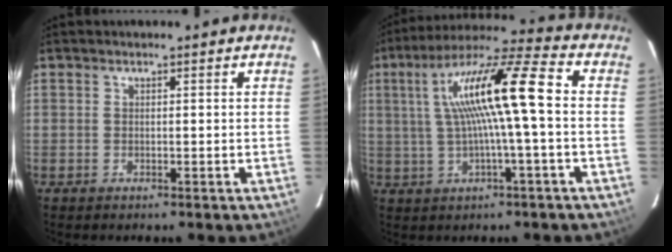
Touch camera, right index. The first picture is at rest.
{"total": 14.9, "force": [1.3, 0.8, 14.8], "torque": [-0.270, 0.025, 0.026]}